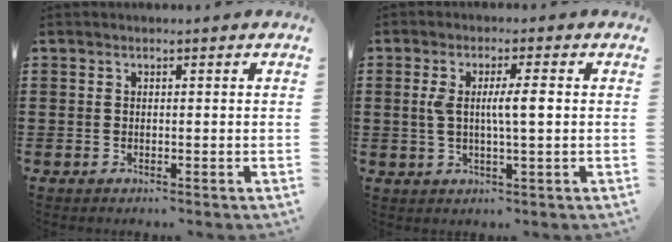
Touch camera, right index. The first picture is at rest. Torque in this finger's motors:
{"motor_torque": [0.25, -0.09, 0.18, 0.05]}